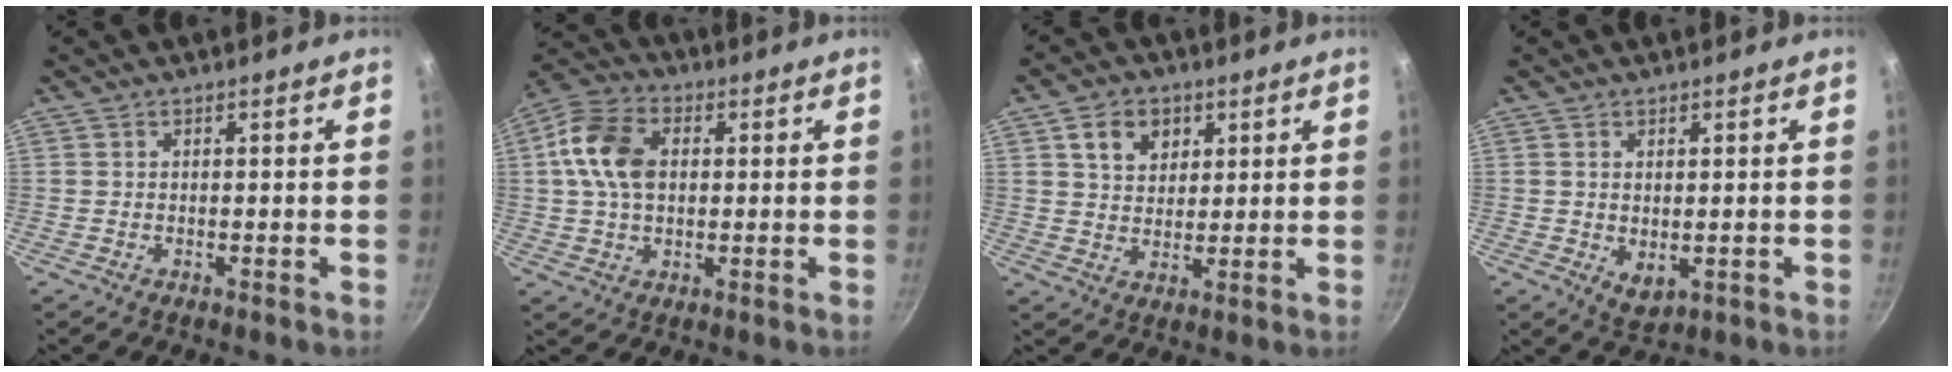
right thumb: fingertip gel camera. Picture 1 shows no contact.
{"total": 11.8, "force": [1.7, 8.1, 8.4], "torque": [-0.142, 0.015, 0.017]}
{"total": 7.0, "force": [2.9, 5.3, 3.5], "torque": [-0.036, -0.004, 0.048]}
{"total": 3.7, "force": [0.2, 2.2, 3.0], "torque": [-0.046, -0.013, 0.009]}